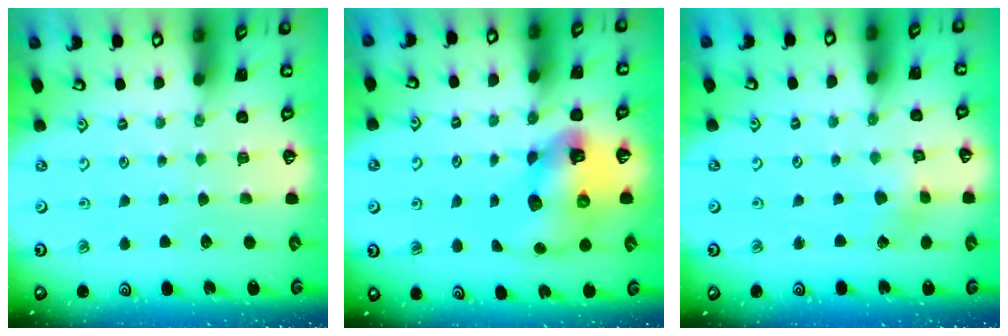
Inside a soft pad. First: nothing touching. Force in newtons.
{"total": 12.8, "press": 12.7, "slide": 1.8}
{"total": 2.2, "press": 2.2, "slide": 0.2}